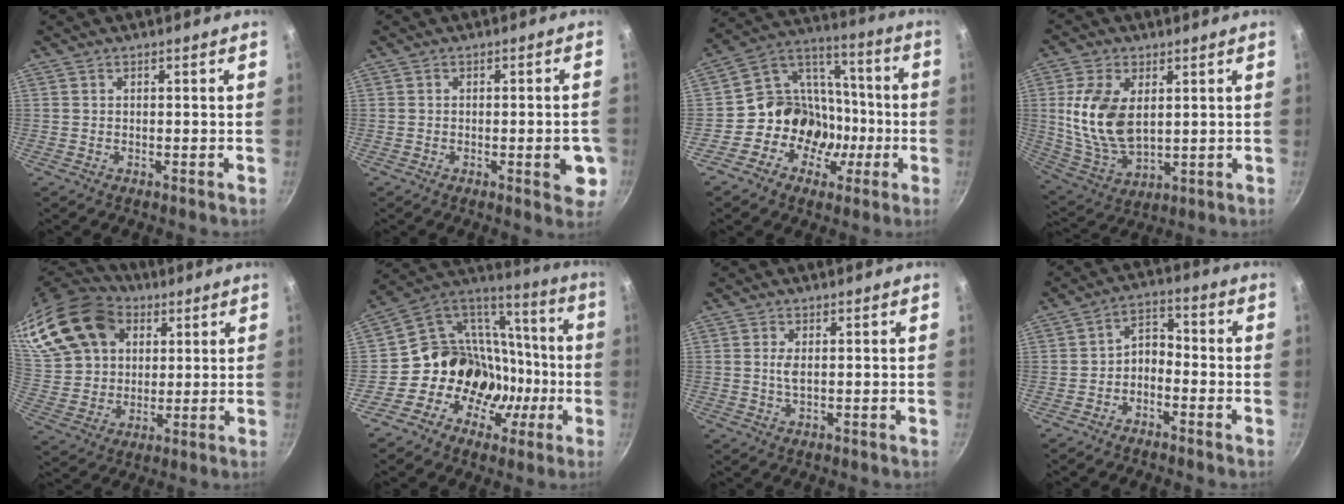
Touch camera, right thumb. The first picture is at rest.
{"total": 5.9, "force": [-1.5, 2.1, 5.3], "torque": [-0.049, 0.004, -0.020]}
{"total": 15.1, "force": [-4.3, 13.2, 5.9], "torque": [-0.041, 0.052, -0.085]}
{"total": 13.6, "force": [2.5, 7.9, 10.8], "torque": [-0.204, -0.022, 0.061]}
{"total": 27.4, "force": [12.1, 19.8, 14.7], "torque": [-0.330, 0.026, 0.228]}
{"total": 20.3, "force": [-5.6, 17.2, 9.3], "torque": [-0.106, 0.061, -0.097]}
{"total": 1.8, "force": [0.3, 0.5, 1.7], "torque": [-0.038, -0.001, 0.009]}
{"total": 4.7, "force": [-2.5, 2.8, 2.8], "torque": [-0.037, 0.045, -0.048]}